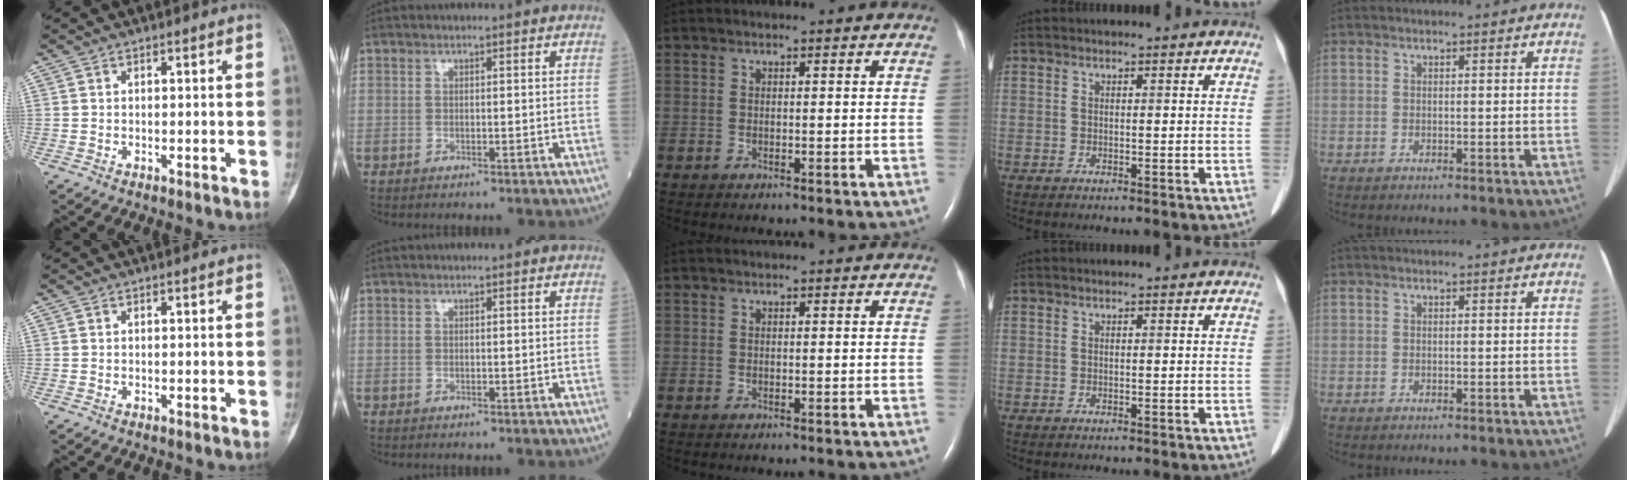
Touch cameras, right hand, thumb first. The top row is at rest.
{}